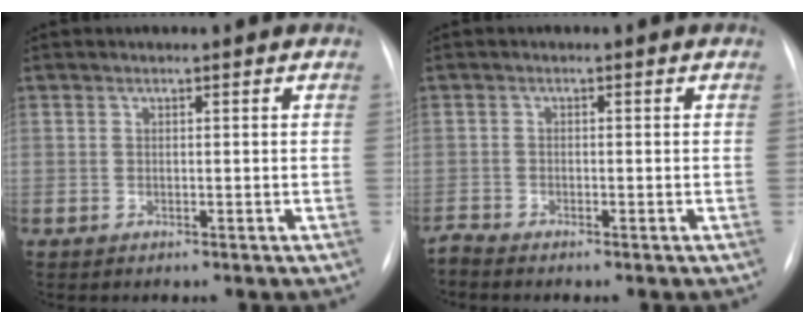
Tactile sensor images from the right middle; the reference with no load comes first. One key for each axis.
{"total": 1.2, "fx": -1.2, "fy": -0.2, "fz": 0.0, "tx": -0.001, "ty": -0.005, "tz": -0.023}